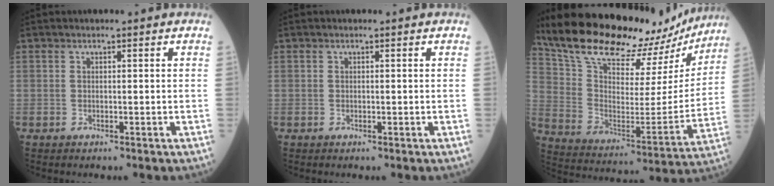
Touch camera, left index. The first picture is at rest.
{"total": 0.0}
{"total": 28.7, "force": [24.8, 8.4, 11.8], "torque": [-0.208, -0.016, 0.361]}